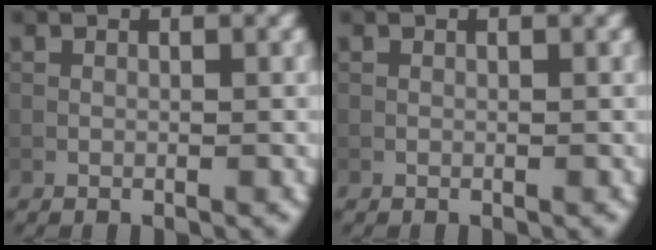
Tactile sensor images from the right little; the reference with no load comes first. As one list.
[{"total": 0.0}]